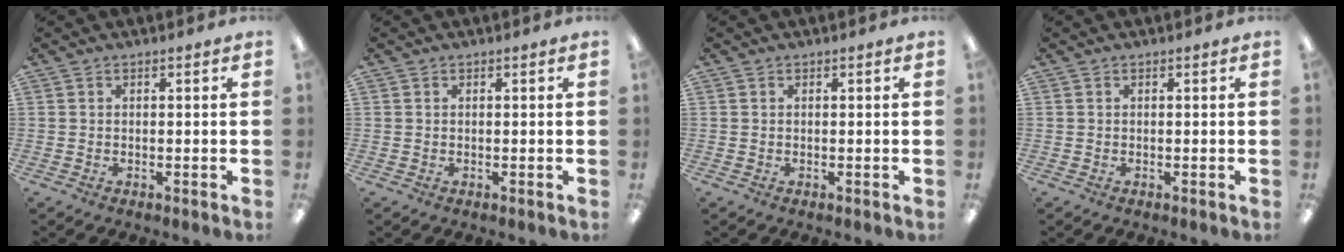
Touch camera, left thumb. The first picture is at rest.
{"total": 0.0}
{"total": 0.0}
{"total": 0.0}